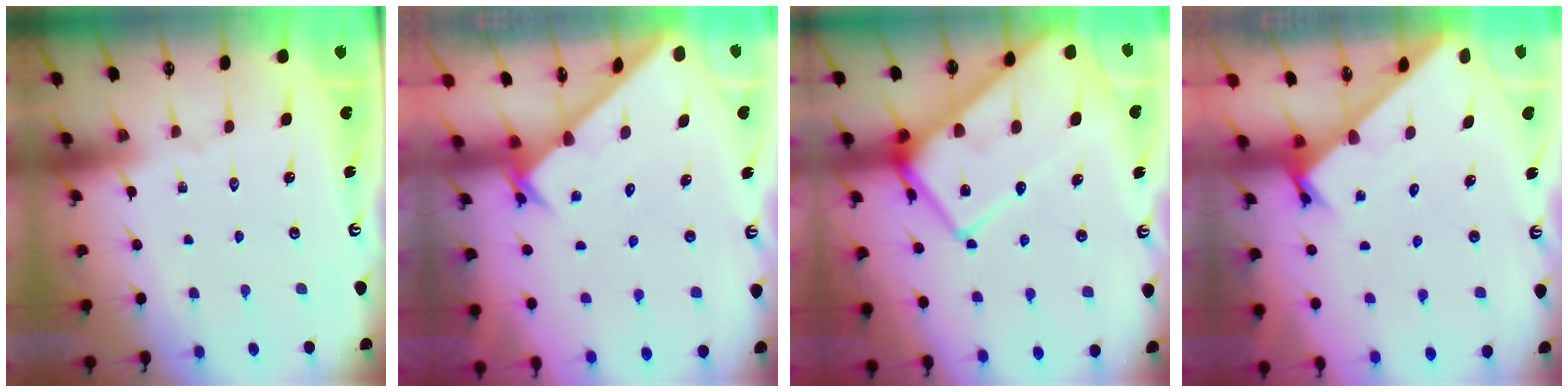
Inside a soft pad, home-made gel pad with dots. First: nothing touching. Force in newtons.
{"total": 2.5, "press": 2.5, "slide": 0.2}
{"total": 17.9, "press": 17.9, "slide": 1.6}
{"total": 2.4, "press": 2.4, "slide": 0.0}